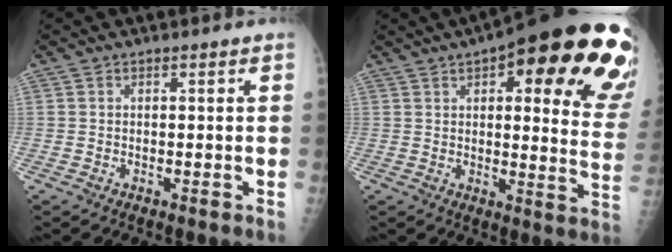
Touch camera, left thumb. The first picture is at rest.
{"total": 29.2, "force": [16.0, 8.9, 22.8], "torque": [-0.200, -0.030, 0.192]}